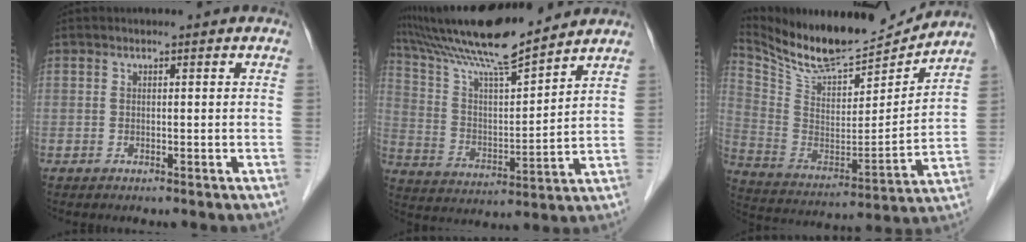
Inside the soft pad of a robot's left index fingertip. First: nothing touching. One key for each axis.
{"total": 15.1, "fx": 13.2, "fy": 0.0, "fz": 7.3, "tx": -0.138, "ty": 0.005, "tz": 0.236}
{"total": 14.9, "fx": 14.1, "fy": 1.8, "fz": 4.5, "tx": -0.099, "ty": -0.031, "tz": 0.249}